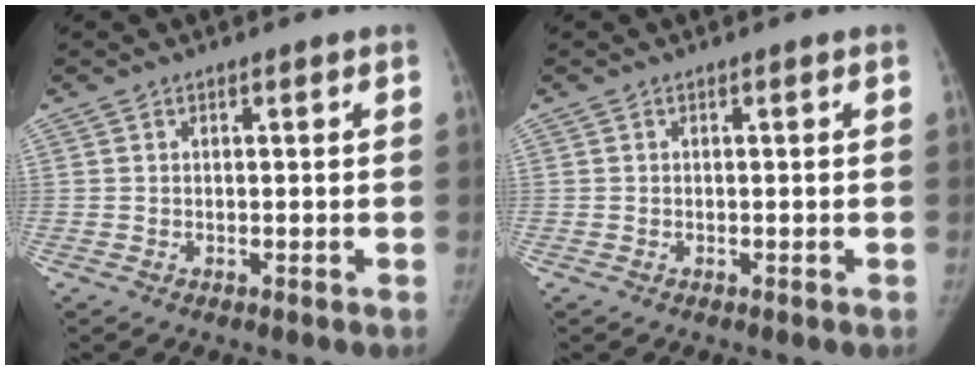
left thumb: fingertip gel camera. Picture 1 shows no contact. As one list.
[{"total": 0.0}]